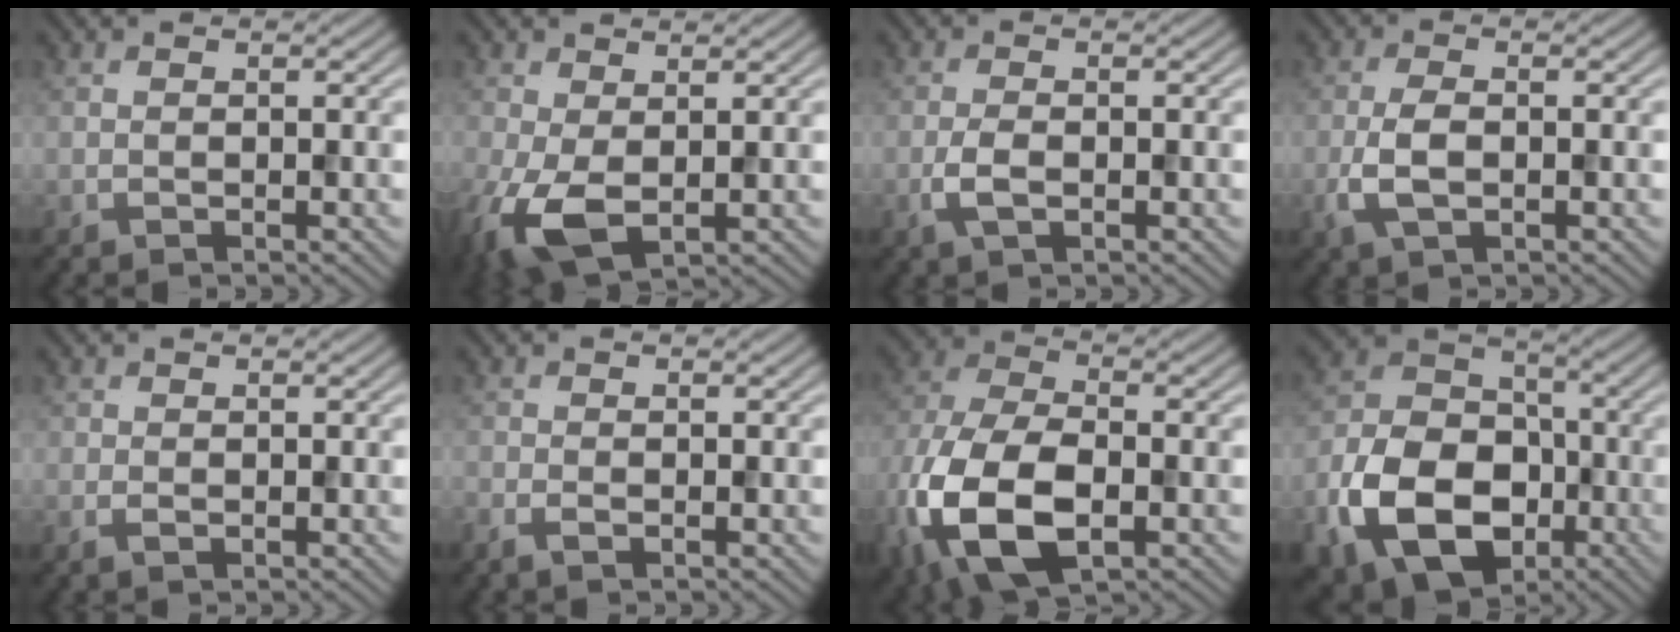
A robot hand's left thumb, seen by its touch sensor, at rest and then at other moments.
{"total": 6.6, "force": [-1.1, 3.8, 5.3], "torque": [-0.139, -0.011, -0.023]}
{"total": 2.5, "force": [-0.8, 1.1, 2.1], "torque": [-0.051, -0.004, -0.019]}
{"total": 4.0, "force": [-0.9, 1.9, 3.4], "torque": [-0.084, -0.003, -0.021]}
{"total": 1.3, "force": [-0.2, 0.9, 0.9], "torque": [-0.022, -0.002, -0.004]}
{"total": 1.6, "force": [-0.8, 0.7, 1.2], "torque": [-0.030, -0.005, -0.018]}
{"total": 16.1, "force": [-5.5, 9.1, 12.2], "torque": [-0.304, -0.041, -0.099]}
{"total": 14.3, "force": [-5.9, 10.0, 8.4], "torque": [-0.191, -0.035, -0.120]}